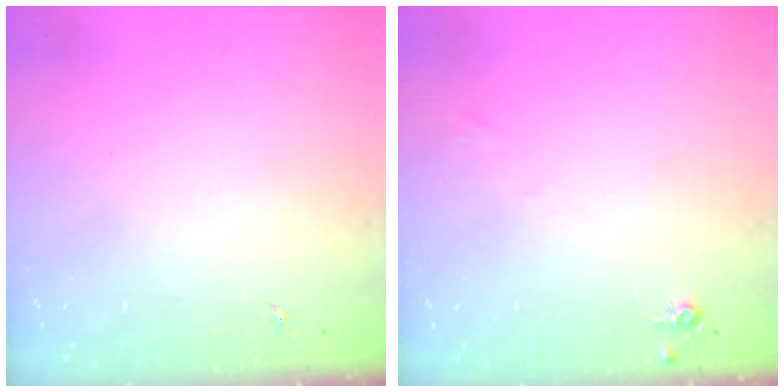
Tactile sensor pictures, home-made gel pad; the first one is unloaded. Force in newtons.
{"total": 4.7, "press": 4.7, "slide": 0.7}